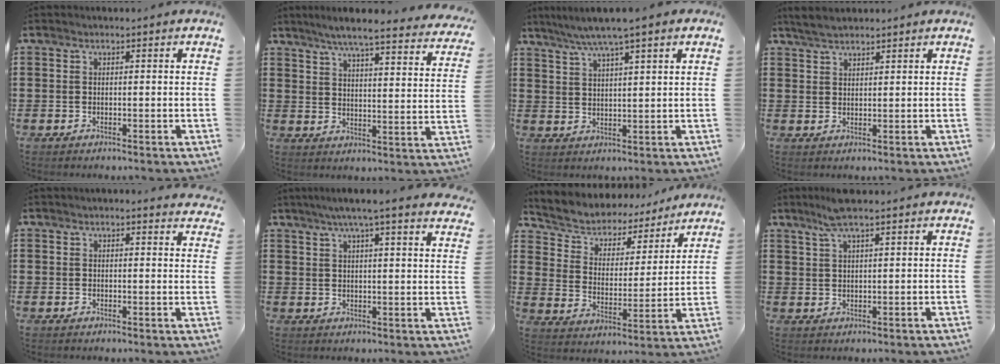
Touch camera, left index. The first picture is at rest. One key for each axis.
{"total": 5.9, "fx": 5.2, "fy": -0.2, "fz": 2.8, "tx": -0.074, "ty": -0.032, "tz": 0.086}
{"total": 5.5, "fx": 4.1, "fy": 0.2, "fz": 3.6, "tx": -0.079, "ty": -0.007, "tz": 0.072}
{"total": 2.9, "fx": 2.5, "fy": 0.7, "fz": 1.1, "tx": -0.029, "ty": 0.005, "tz": 0.048}
{"total": 1.4, "fx": 1.2, "fy": 0.5, "fz": 0.2, "tx": -0.006, "ty": 0.002, "tz": 0.024}
{"total": 5.1, "fx": 4.1, "fy": -0.3, "fz": 3.0, "tx": -0.069, "ty": -0.008, "tz": 0.070}
{"total": 4.6, "fx": 4.3, "fy": 1.7, "fz": -0.1, "tx": -0.030, "ty": -0.035, "tz": 0.069}
{"total": 4.5, "fx": 3.2, "fy": 0.5, "fz": 3.1, "tx": -0.068, "ty": 0.001, "tz": 0.058}